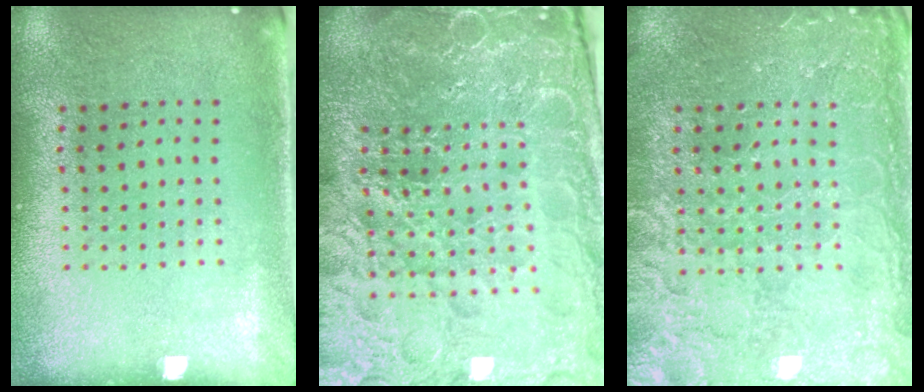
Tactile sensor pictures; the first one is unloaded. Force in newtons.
{"total": 6.3, "press": 5.7, "slide": 2.8}
{"total": 3.7, "press": 3.7, "slide": 0.5}